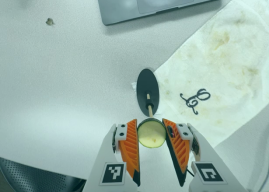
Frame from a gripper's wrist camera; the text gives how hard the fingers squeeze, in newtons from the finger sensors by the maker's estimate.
{"total": 9.0, "left": 8.8, "right": 9.2}